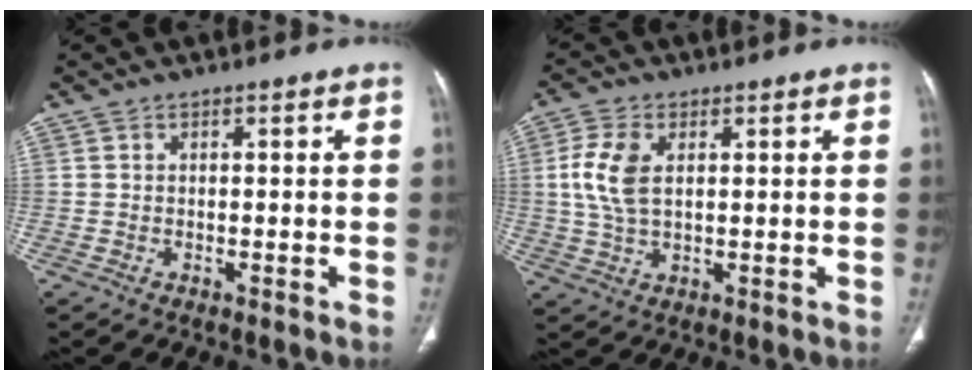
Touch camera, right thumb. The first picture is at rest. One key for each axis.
{"total": 7.9, "fx": 1.5, "fy": 4.6, "fz": 6.3, "tx": -0.137, "ty": 0.004, "tz": 0.031}